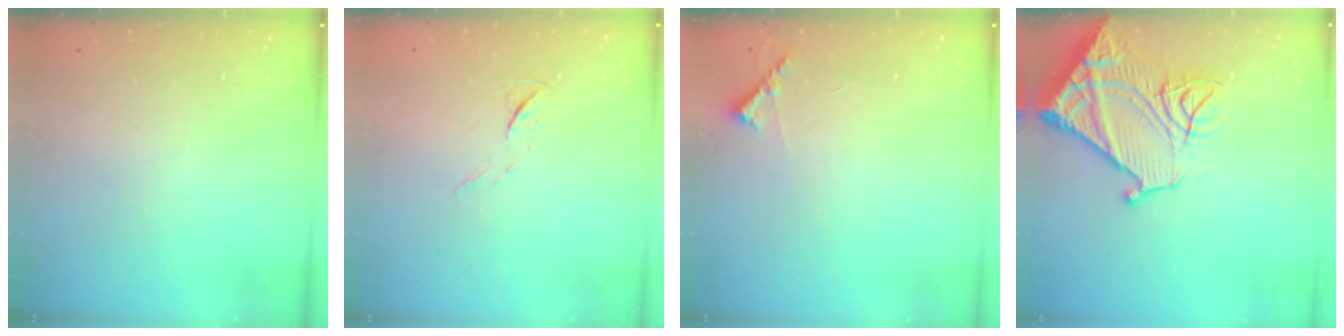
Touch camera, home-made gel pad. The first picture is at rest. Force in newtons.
{"total": 4.6, "press": 4.6, "slide": 0.6}
{"total": 5.8, "press": 5.8, "slide": 0.5}
{"total": 22.0, "press": 21.8, "slide": 2.5}